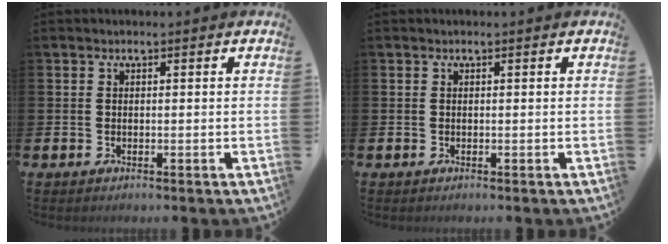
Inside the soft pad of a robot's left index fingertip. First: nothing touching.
{"total": 0.0}